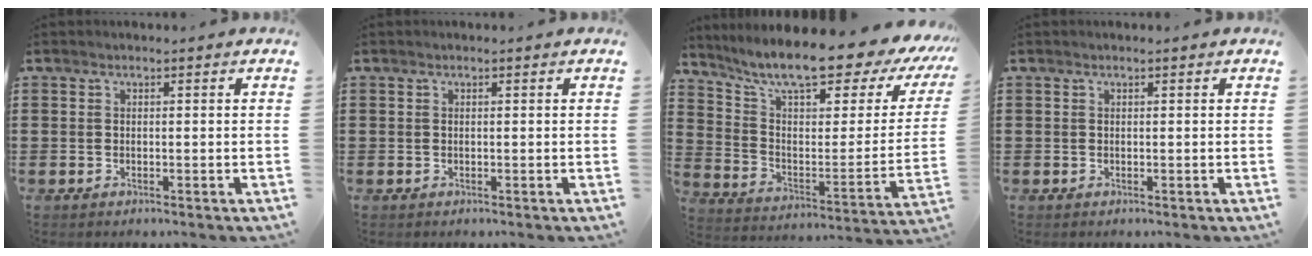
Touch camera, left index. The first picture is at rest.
{"total": 0.0}
{"total": 12.0, "force": [9.9, 1.1, 6.6], "torque": [-0.143, -0.075, 0.162]}
{"total": 0.0}